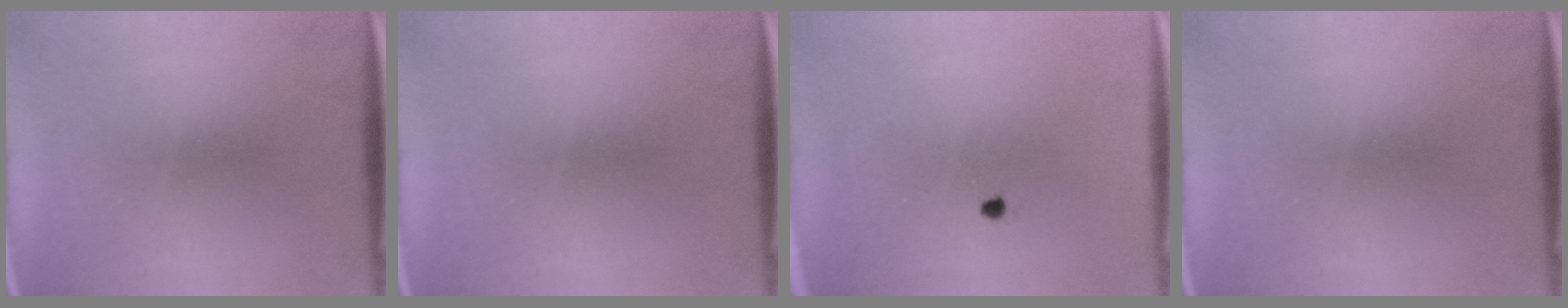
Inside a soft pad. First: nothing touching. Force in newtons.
{"total": 0.0}
{"total": 1.0}
{"total": 0.0}